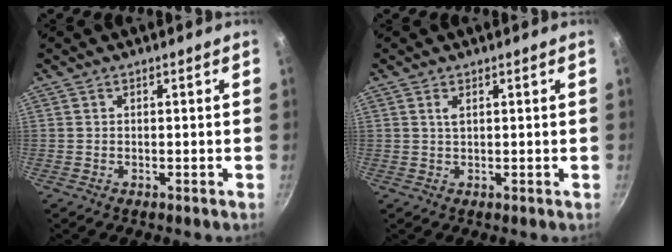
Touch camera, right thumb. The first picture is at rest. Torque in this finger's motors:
{"motor_torque": [-0.25, -0.25, 0.17, 0.31, 0.03]}